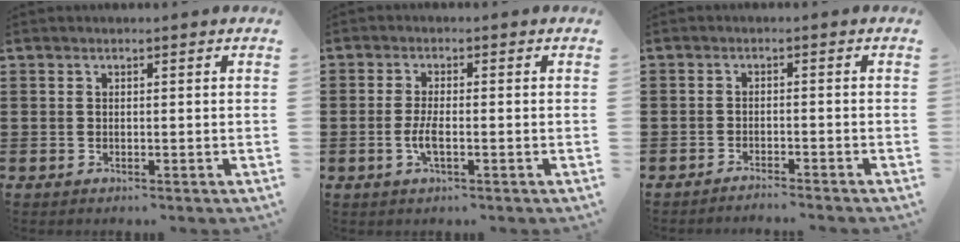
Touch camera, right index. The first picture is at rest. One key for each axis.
{"total": 3.2, "fx": -1.0, "fy": 0.7, "fz": 3.0, "tx": -0.066, "ty": -0.005, "tz": -0.022}
{"total": 1.7, "fx": -1.7, "fy": -0.2, "fz": 0.1, "tx": -0.003, "ty": 0.003, "tz": -0.036}